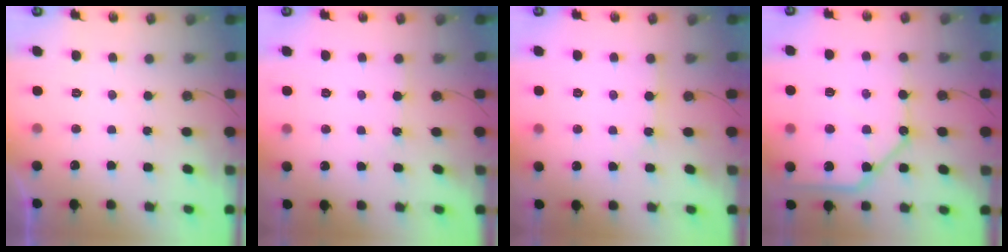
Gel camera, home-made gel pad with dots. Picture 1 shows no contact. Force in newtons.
{"total": 3.3, "press": 3.3, "slide": 0.4}
{"total": 2.4, "press": 2.4, "slide": 0.3}
{"total": 15.4, "press": 15.2, "slide": 2.2}